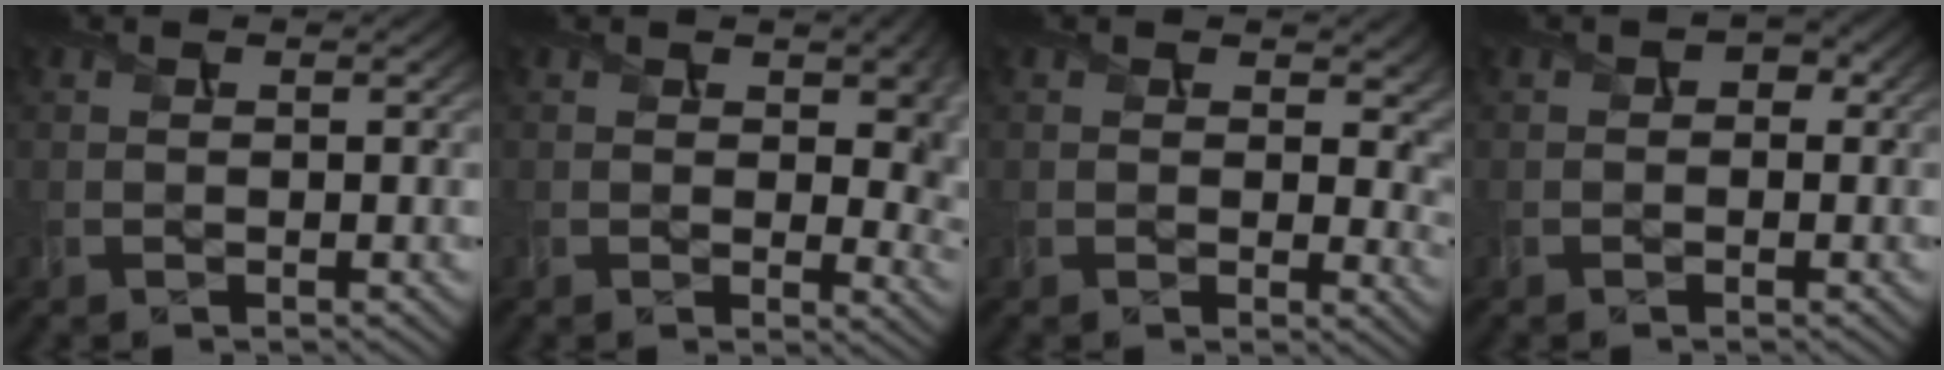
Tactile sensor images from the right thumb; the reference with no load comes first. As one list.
[{"total": 8.6, "force": [1.5, 5.6, 6.3], "torque": [-0.087, -0.026, 0.034]}, {"total": 7.6, "force": [2.1, 5.1, 5.2], "torque": [-0.075, -0.025, 0.045]}, {"total": 2.0, "force": [0.1, 1.7, 1.0], "torque": [-0.010, -0.003, 0.001]}]